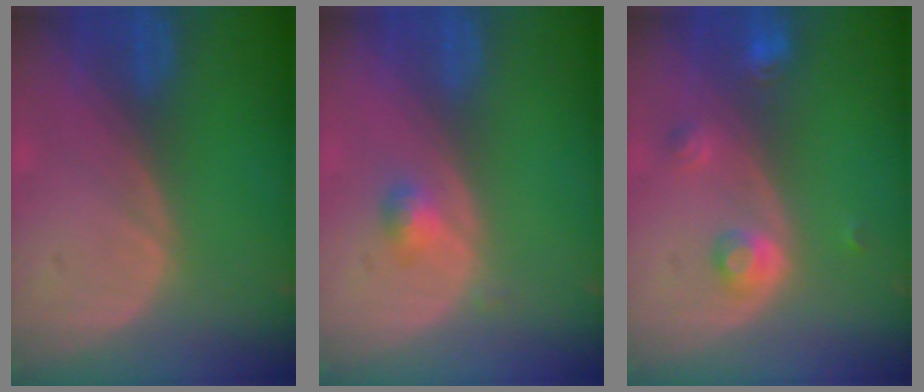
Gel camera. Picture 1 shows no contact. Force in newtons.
{"total": 2.0, "press": 1.8, "slide": 0.8}
{"total": 3.6, "press": 3.3, "slide": 1.5}